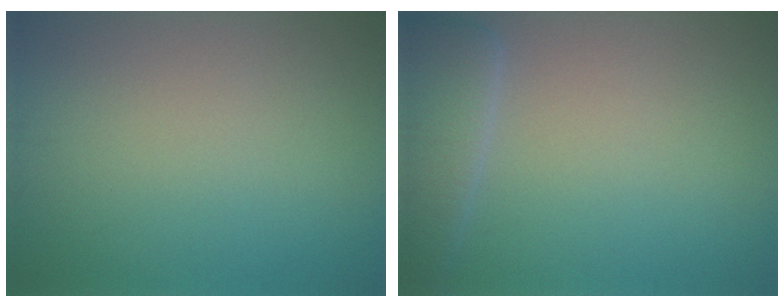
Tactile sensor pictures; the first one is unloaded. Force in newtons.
{"total": 3.8, "press": 3.7, "slide": 0.6}